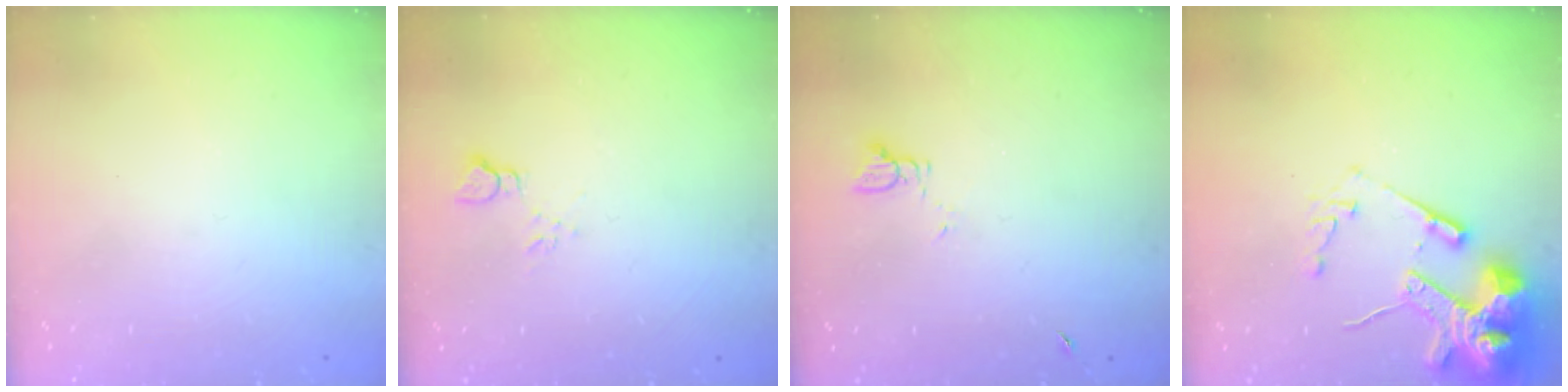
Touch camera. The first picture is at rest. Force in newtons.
{"total": 5.4, "press": 5.4, "slide": 0.7}
{"total": 1.7, "press": 1.7, "slide": 0.2}
{"total": 14.8, "press": 14.7, "slide": 2.2}